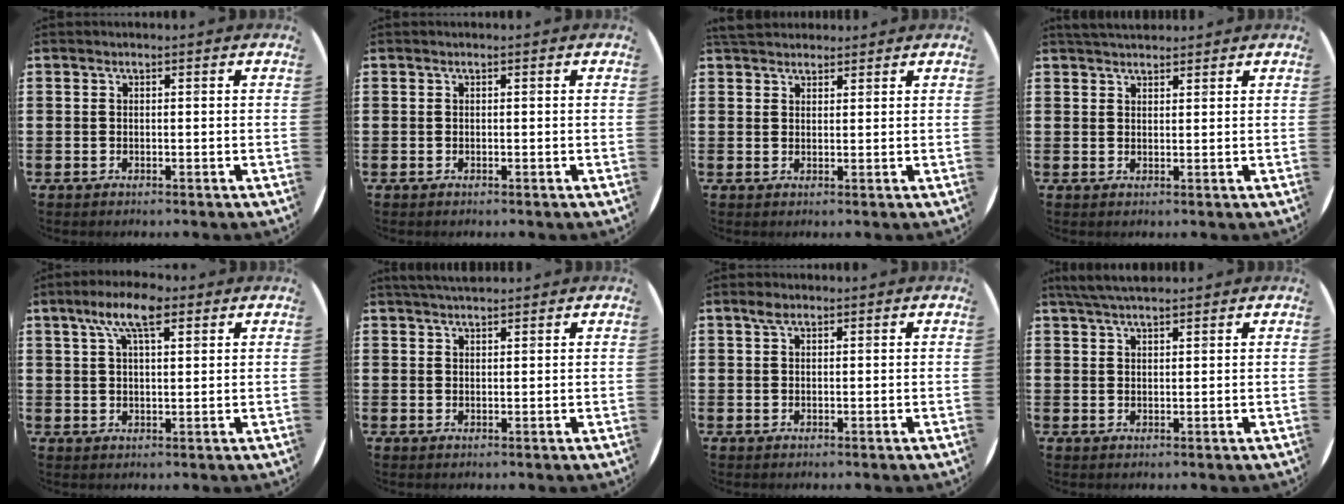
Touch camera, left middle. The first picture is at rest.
{"total": 0.0}
{"total": 2.8, "force": [2.6, 0.8, 0.4], "torque": [-0.005, -0.005, 0.050]}
{"total": 2.3, "force": [2.2, 0.5, 0.3], "torque": [-0.009, -0.001, 0.043]}
{"total": 7.2, "force": [4.4, 2.4, 5.1], "torque": [-0.103, 0.004, 0.076]}
{"total": 2.3, "force": [2.2, 0.3, 0.7], "torque": [-0.017, 0.002, 0.040]}
{"total": 1.4, "force": [0.9, 0.8, 0.9], "torque": [-0.012, 0.002, 0.013]}
{"total": 3.9, "force": [3.4, 0.6, 1.6], "torque": [-0.040, -0.001, 0.064]}